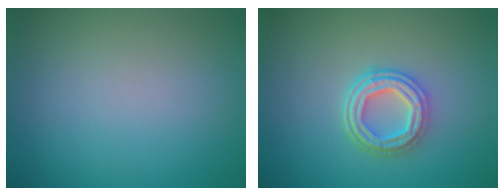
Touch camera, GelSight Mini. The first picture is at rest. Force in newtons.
{"total": 4.2, "press": 3.2, "slide": 2.7}